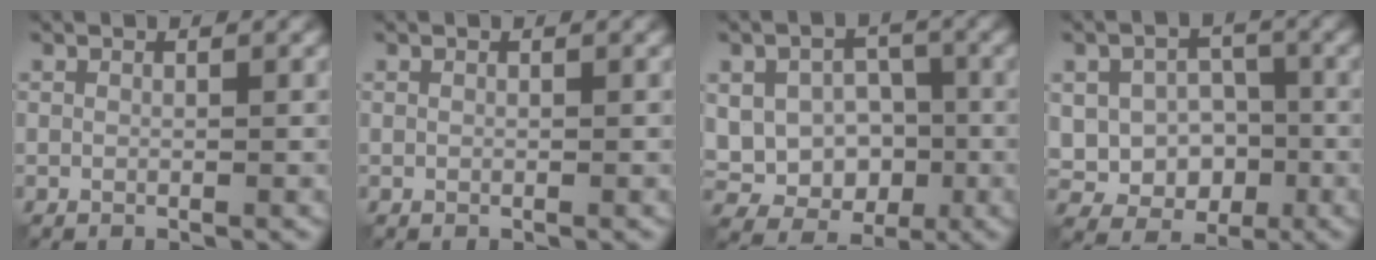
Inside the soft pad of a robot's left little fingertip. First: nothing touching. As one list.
[{"total": 0.0}, {"total": 6.6, "force": [-0.6, 5.2, 4.1], "torque": [-0.059, -0.004, -0.016]}, {"total": 5.7, "force": [-0.9, 4.5, 3.4], "torque": [-0.052, -0.001, -0.021]}]